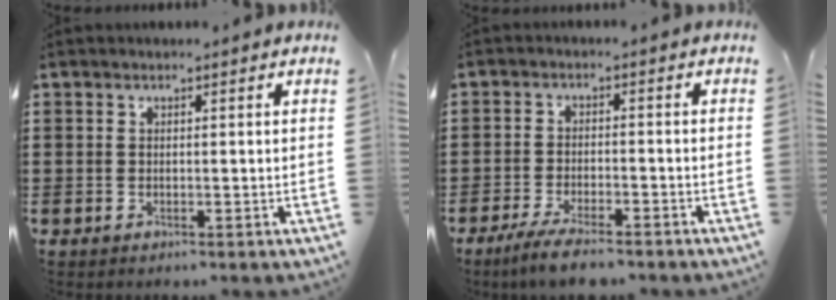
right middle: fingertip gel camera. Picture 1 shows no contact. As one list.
[{"total": 4.7, "force": [-4.1, 0.5, 2.3], "torque": [-0.053, -0.008, -0.078]}]